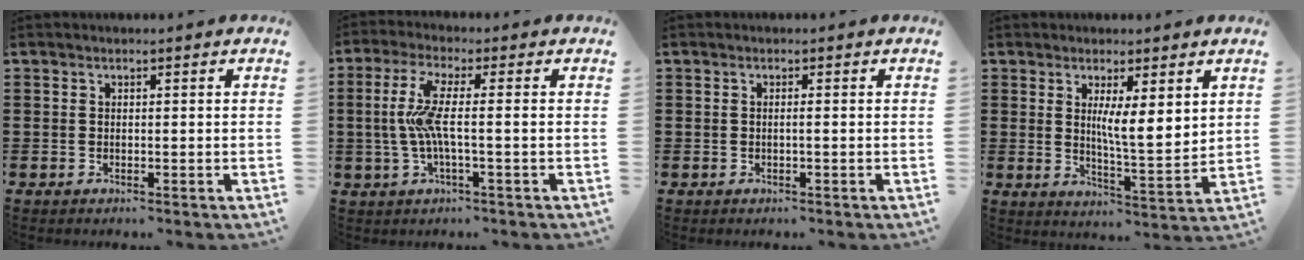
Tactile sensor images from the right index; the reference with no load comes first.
{"total": 6.5, "force": [-0.7, 0.5, 6.4], "torque": [-0.143, -0.015, -0.025]}
{"total": 0.7, "force": [-0.2, -0.1, 0.6], "torque": [-0.012, -0.004, -0.003]}
{"total": 5.7, "force": [2.4, 1.0, 5.1], "torque": [-0.089, -0.015, 0.037]}